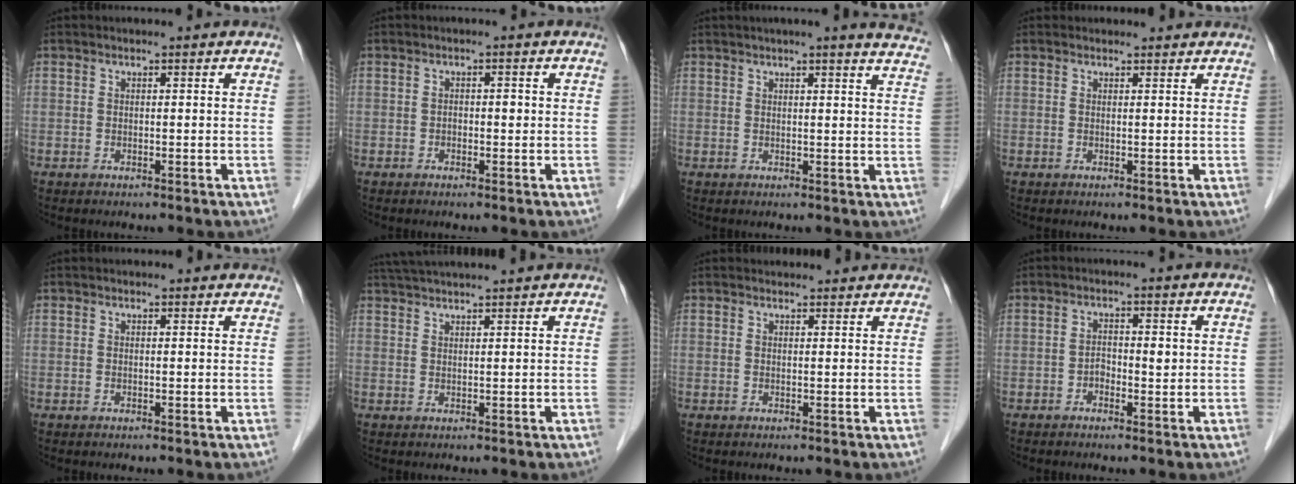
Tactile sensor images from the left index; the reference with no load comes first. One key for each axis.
{"total": 1.3, "fx": -0.2, "fy": 0.7, "fz": 1.0, "tx": -0.013, "ty": 0.008, "tz": -0.004}
{"total": 11.2, "fx": 9.9, "fy": 0.3, "fz": 5.2, "tx": -0.052, "ty": -0.020, "tz": 0.089}
{"total": 0.9, "fx": 0.7, "fy": 0.5, "fz": -0.2, "tx": -0.001, "ty": 0.008, "tz": 0.008}
{"total": 3.1, "fx": 2.9, "fy": 0.8, "fz": 0.6, "tx": -0.008, "ty": 0.019, "tz": 0.028}
{"total": 8.2, "fx": 7.4, "fy": -0.8, "fz": 3.4, "tx": -0.058, "ty": 0.037, "tz": 0.112}
{"total": 3.9, "fx": 3.8, "fy": 1.0, "fz": 0.5, "tx": -0.004, "ty": 0.016, "tz": 0.037}
{"total": 2.2, "fx": -0.3, "fy": 1.2, "fz": 1.8, "tx": -0.026, "ty": 0.007, "tz": -0.005}